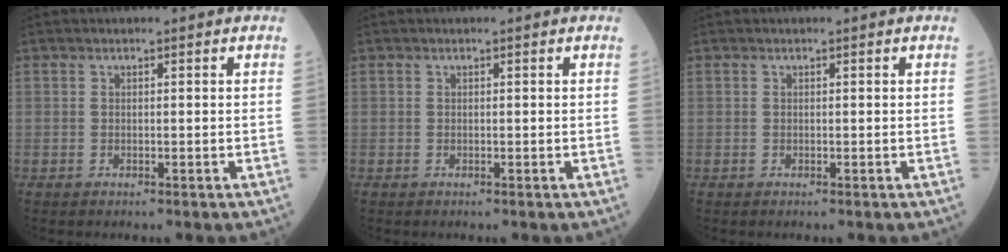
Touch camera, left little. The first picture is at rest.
{"total": 0.0}
{"total": 0.0}